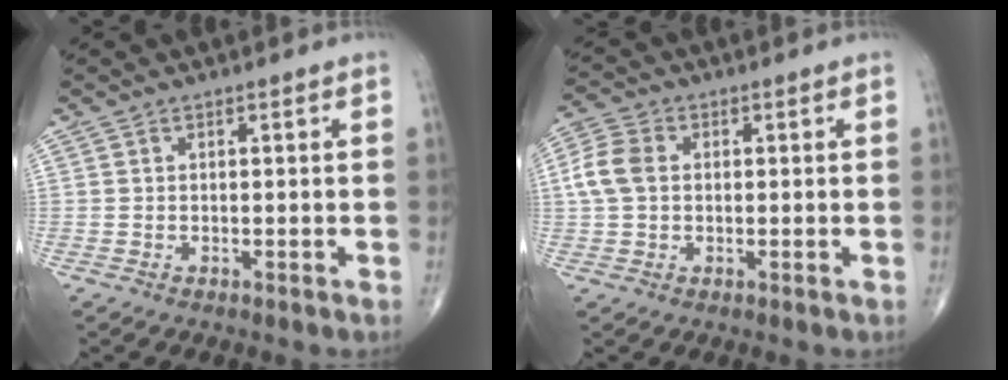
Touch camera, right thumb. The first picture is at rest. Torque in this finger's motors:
{"motor_torque": [-0.60, 0.73, 0.61, 0.00, 0.14]}